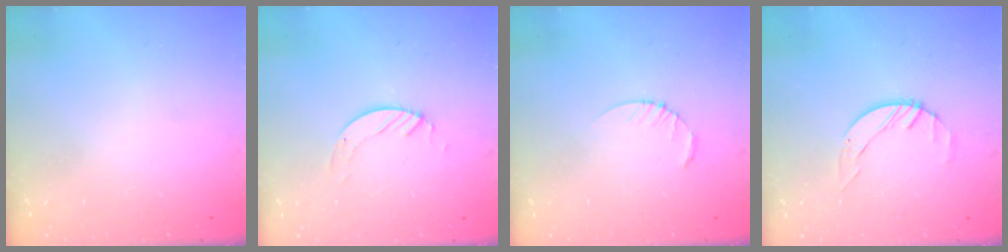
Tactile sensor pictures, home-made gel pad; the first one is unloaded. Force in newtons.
{"total": 3.4, "press": 3.4, "slide": 0.4}
{"total": 2.5, "press": 2.5, "slide": 0.3}
{"total": 1.4, "press": 1.4, "slide": 0.2}